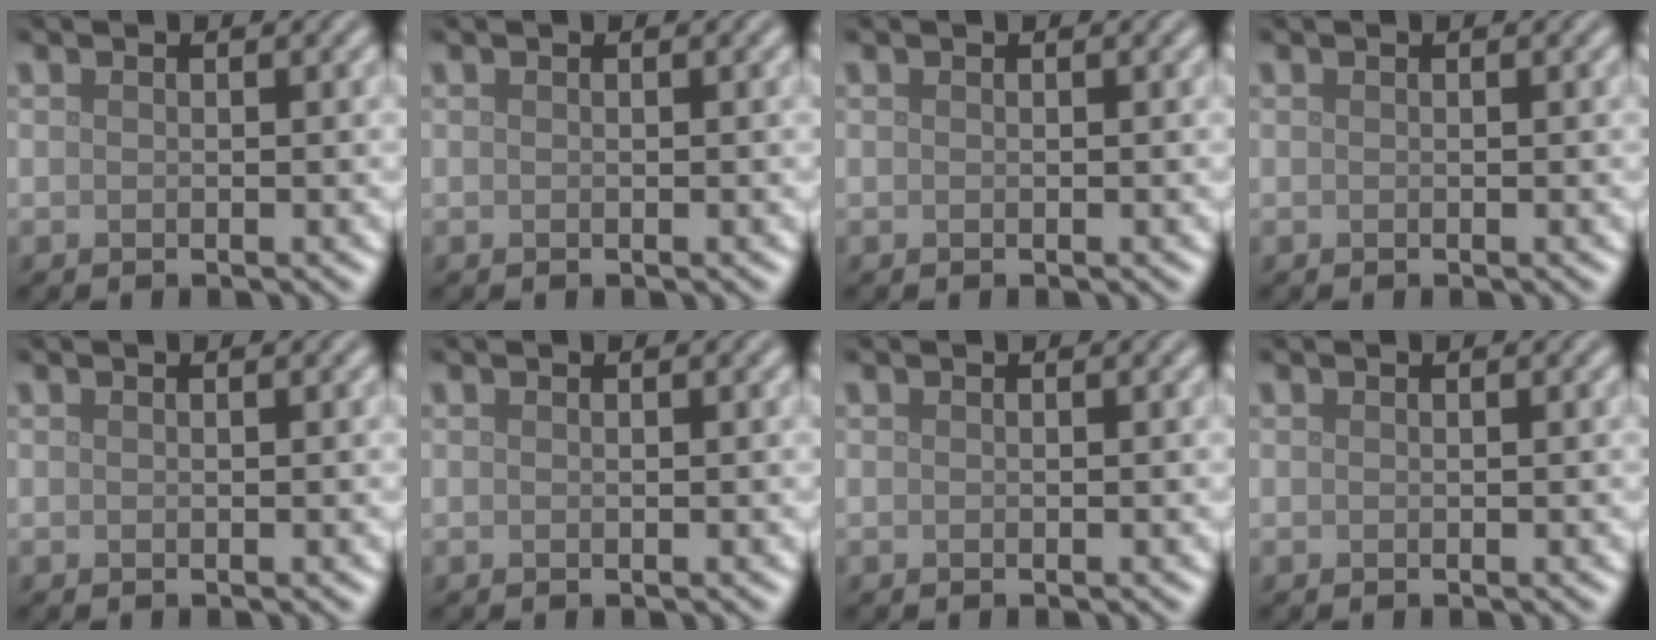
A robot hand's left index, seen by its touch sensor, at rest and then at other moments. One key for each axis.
{"total": 0.0}
{"total": 0.0}
{"total": 0.0}
{"total": 0.0}
{"total": 0.0}
{"total": 0.0}
{"total": 0.0}